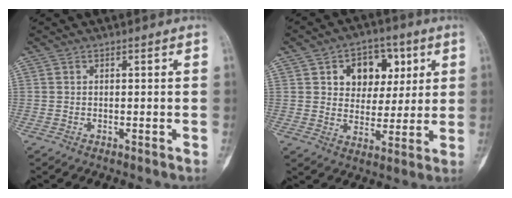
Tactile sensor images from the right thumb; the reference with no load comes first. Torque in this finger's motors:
{"motor_torque": [0.04, 0.30, 0.34, -0.18, 0.05]}